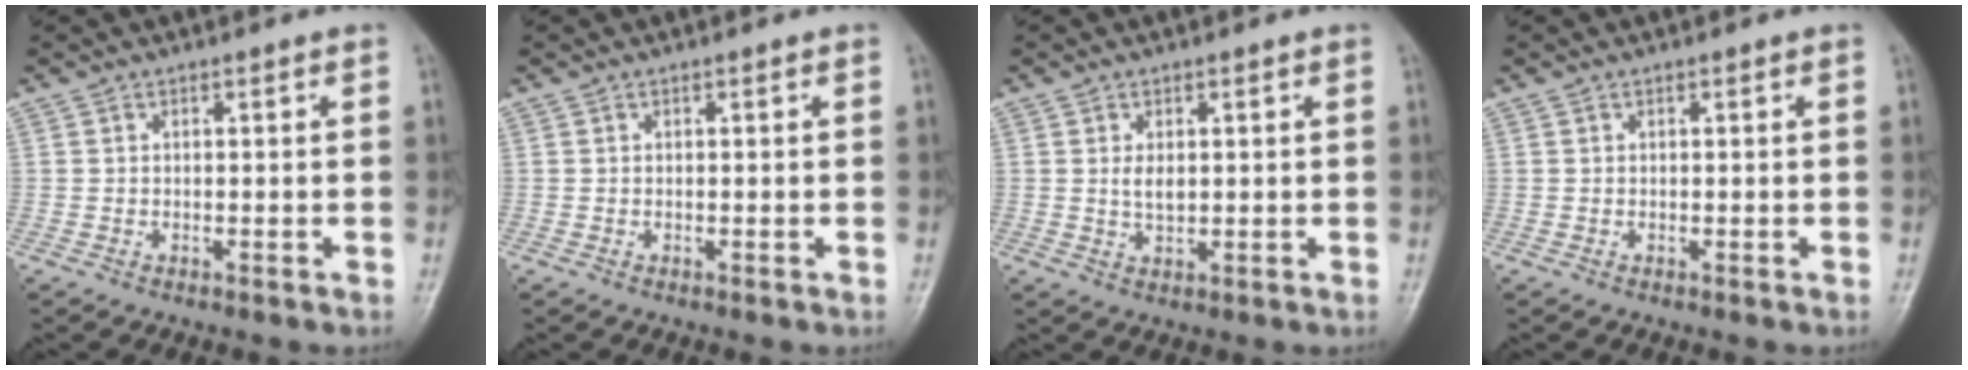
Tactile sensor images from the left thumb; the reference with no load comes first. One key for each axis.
{"total": 0.0}
{"total": 2.8, "fx": 0.6, "fy": 1.6, "fz": 2.2, "tx": -0.034, "ty": -0.006, "tz": 0.013}
{"total": 0.0}